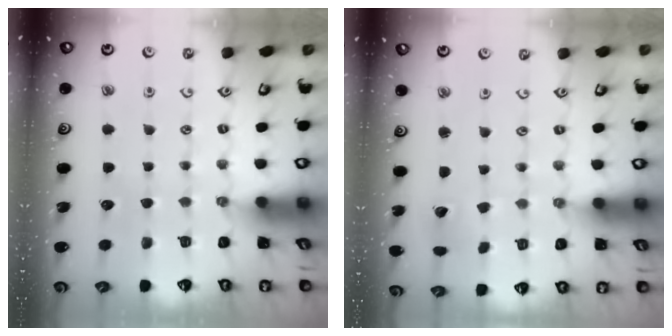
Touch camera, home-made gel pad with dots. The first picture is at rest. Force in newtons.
{"total": 2.9, "press": 2.9, "slide": 0.1}